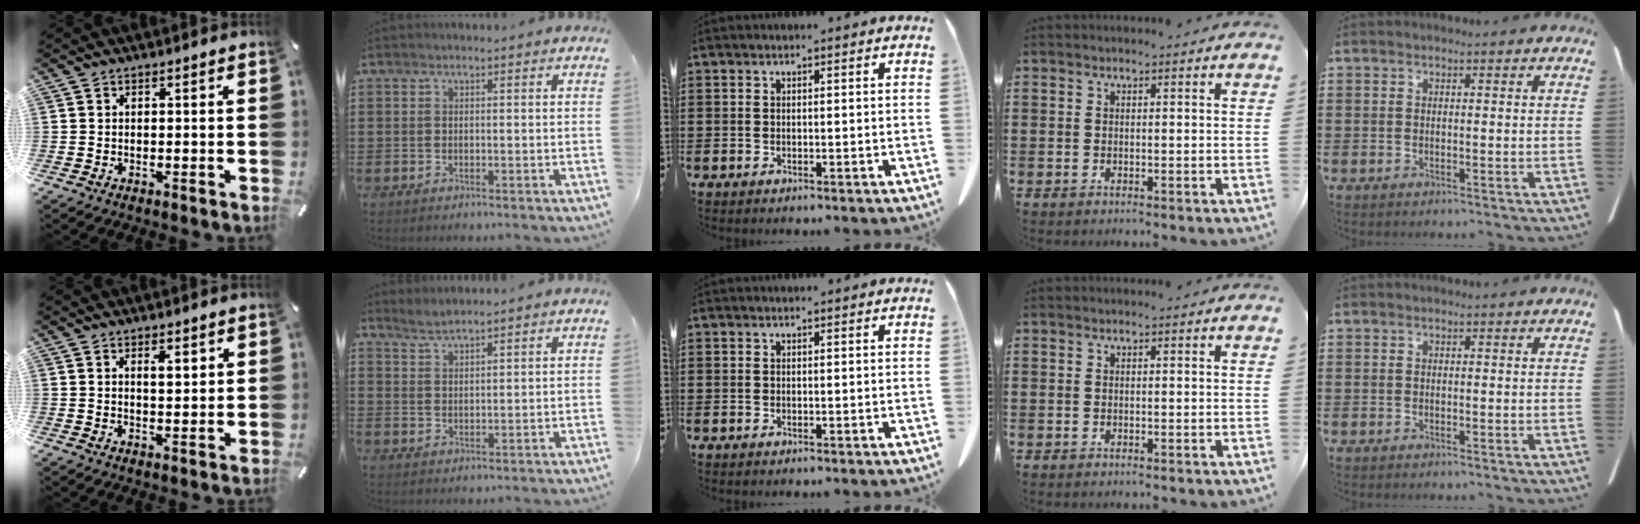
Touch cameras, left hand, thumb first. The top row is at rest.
{"thumb": {"total": 2.9, "force": [1.7, 1.2, 2.1], "torque": [-0.027, -0.004, 0.025]}, "index": {"total": 1.9, "force": [1.9, -0.1, 0.4], "torque": [-0.012, 0.002, 0.037]}}